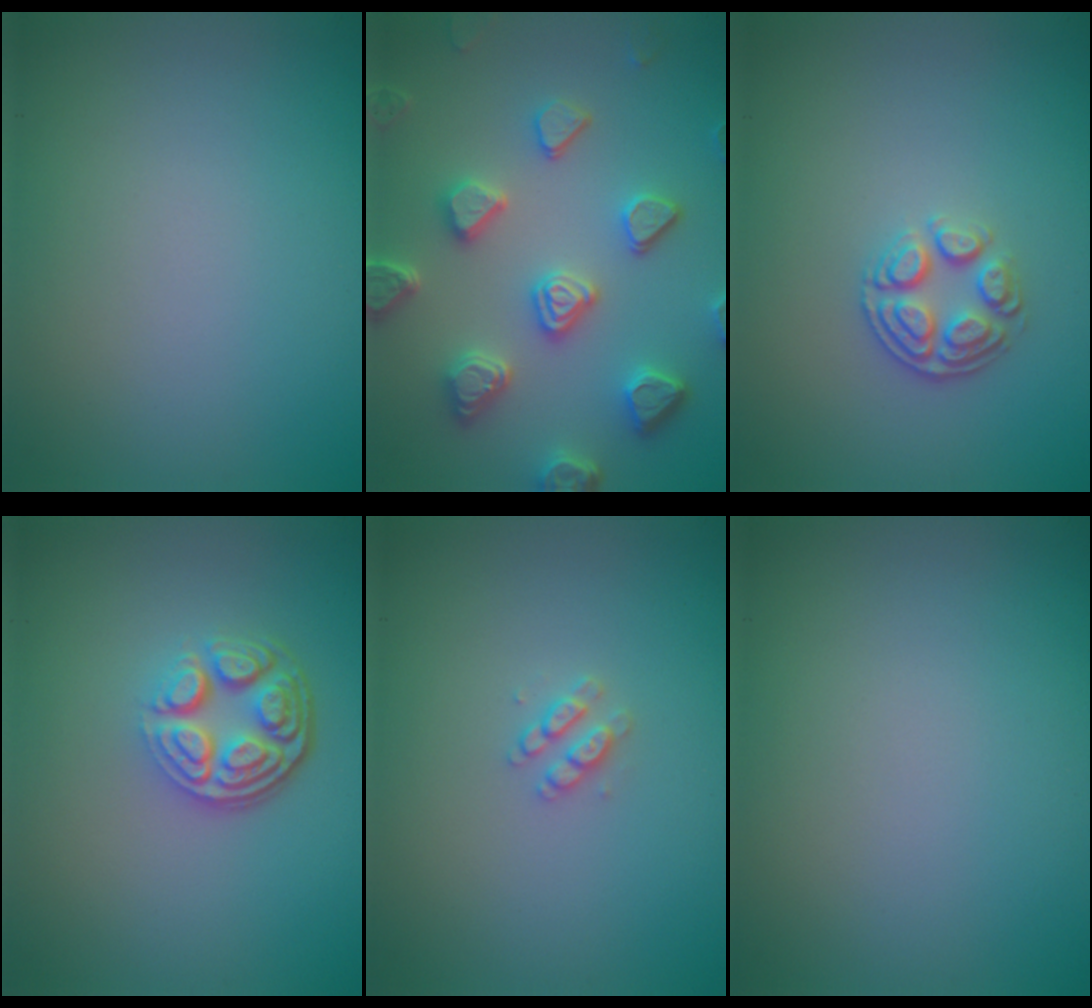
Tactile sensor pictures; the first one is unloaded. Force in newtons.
{"total": 5.5, "press": 4.9, "slide": 2.6}
{"total": 2.8, "press": 2.6, "slide": 1.2}
{"total": 4.8, "press": 3.5, "slide": 3.3}
{"total": 1.4, "press": 1.3, "slide": 0.3}
{"total": 0.0}